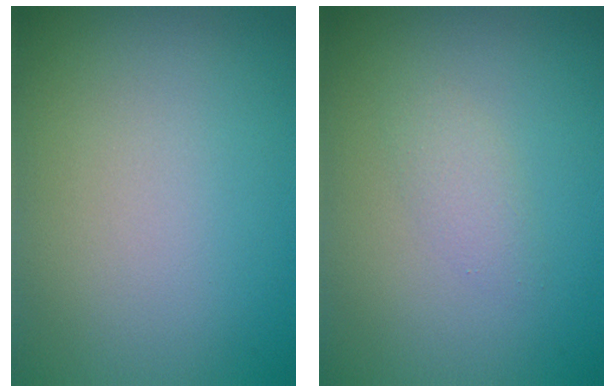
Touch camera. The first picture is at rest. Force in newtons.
{"total": 1.3, "press": 1.3, "slide": 0.1}